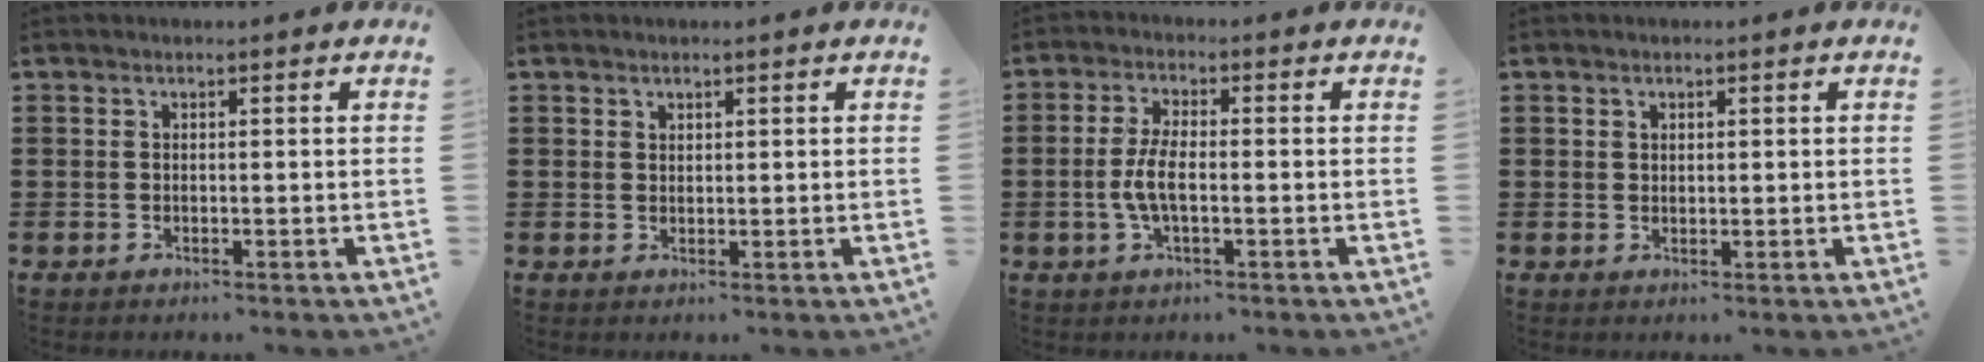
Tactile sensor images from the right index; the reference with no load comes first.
{"total": 1.2, "force": [1.0, 0.7, 0.2], "torque": [-0.005, 0.002, 0.019]}
{"total": 4.9, "force": [-0.9, 1.6, 4.5], "torque": [-0.107, -0.006, -0.025]}
{"total": 1.0, "force": [0.6, 0.7, 0.4], "torque": [-0.009, 0.004, 0.012]}